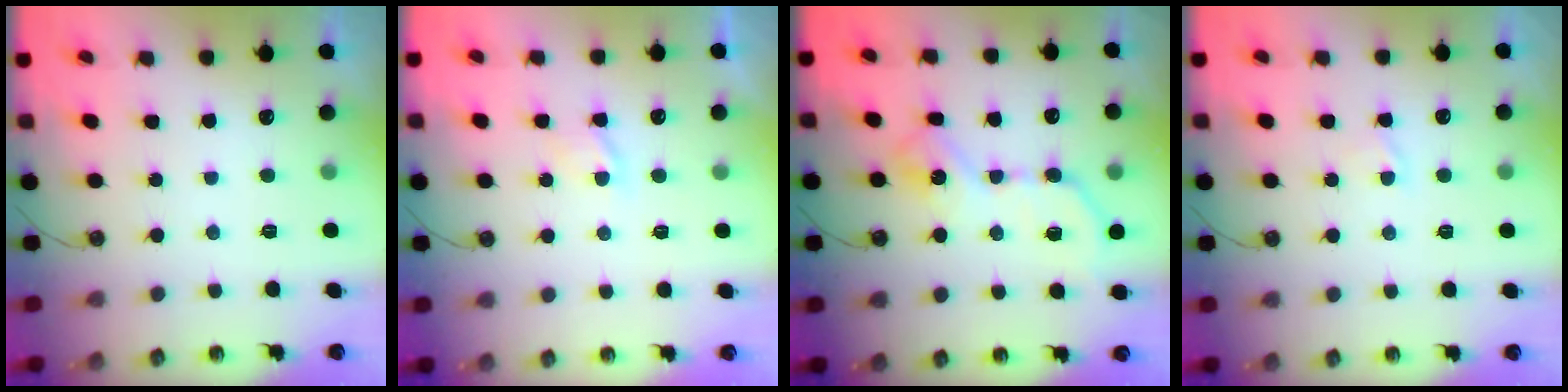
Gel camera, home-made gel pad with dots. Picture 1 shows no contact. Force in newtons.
{"total": 3.9, "press": 3.8, "slide": 0.5}
{"total": 11.8, "press": 11.8, "slide": 0.2}
{"total": 0.9, "press": 0.9, "slide": 0.2}